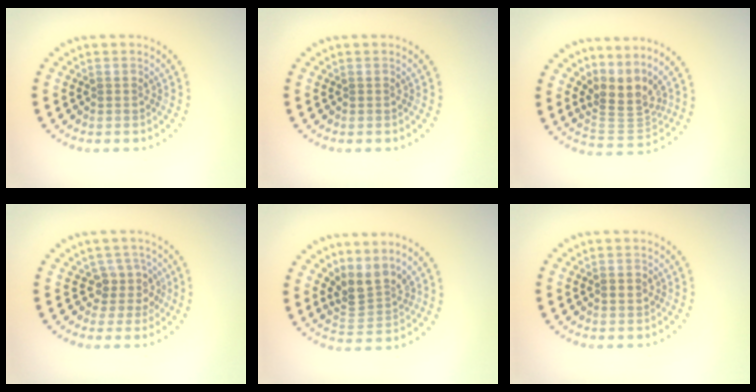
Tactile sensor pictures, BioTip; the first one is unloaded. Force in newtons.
{"total": 0.0}
{"total": 3.5, "press": 2.4, "slide": 2.5}
{"total": 2.5, "press": 1.9, "slide": 1.6}
{"total": 3.3, "press": 2.4, "slide": 2.2}
{"total": 1.4, "press": 1.4, "slide": 0.1}